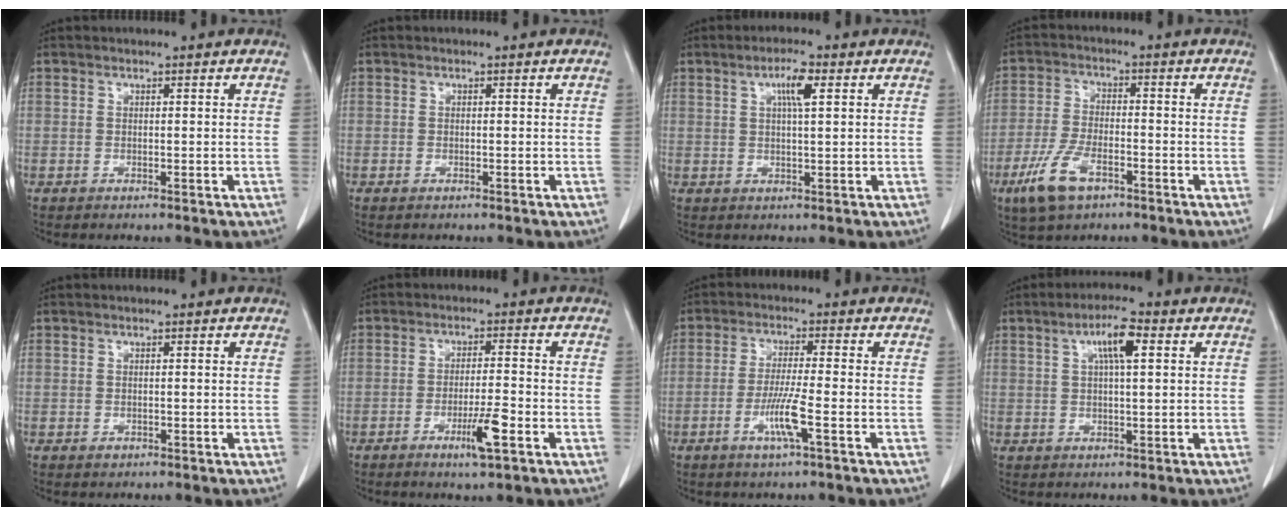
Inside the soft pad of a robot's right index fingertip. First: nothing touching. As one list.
[{"total": 0.8, "force": [-0.3, 0.5, 0.5], "torque": [-0.013, 0.000, -0.002]}, {"total": 4.7, "force": [1.8, 1.0, 4.2], "torque": [-0.080, 0.003, 0.035]}, {"total": 8.8, "force": [-4.8, 3.6, 6.4], "torque": [-0.146, -0.007, -0.086]}, {"total": 1.1, "force": [-0.2, 0.9, 0.6], "torque": [-0.010, 0.001, 0.002]}, {"total": 6.1, "force": [-2.8, 0.7, 5.4], "torque": [-0.096, -0.006, -0.045]}, {"total": 6.4, "force": [-2.5, -0.1, 5.9], "torque": [-0.115, -0.009, -0.047]}, {"total": 6.2, "force": [2.2, 1.3, 5.7], "torque": [-0.105, 0.011, 0.039]}]